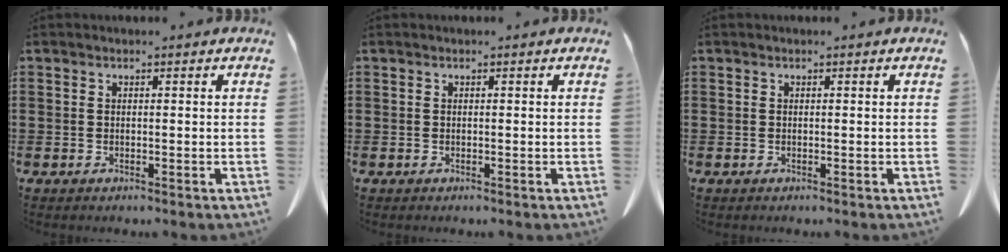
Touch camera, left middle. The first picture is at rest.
{"total": 0.0}
{"total": 0.0}